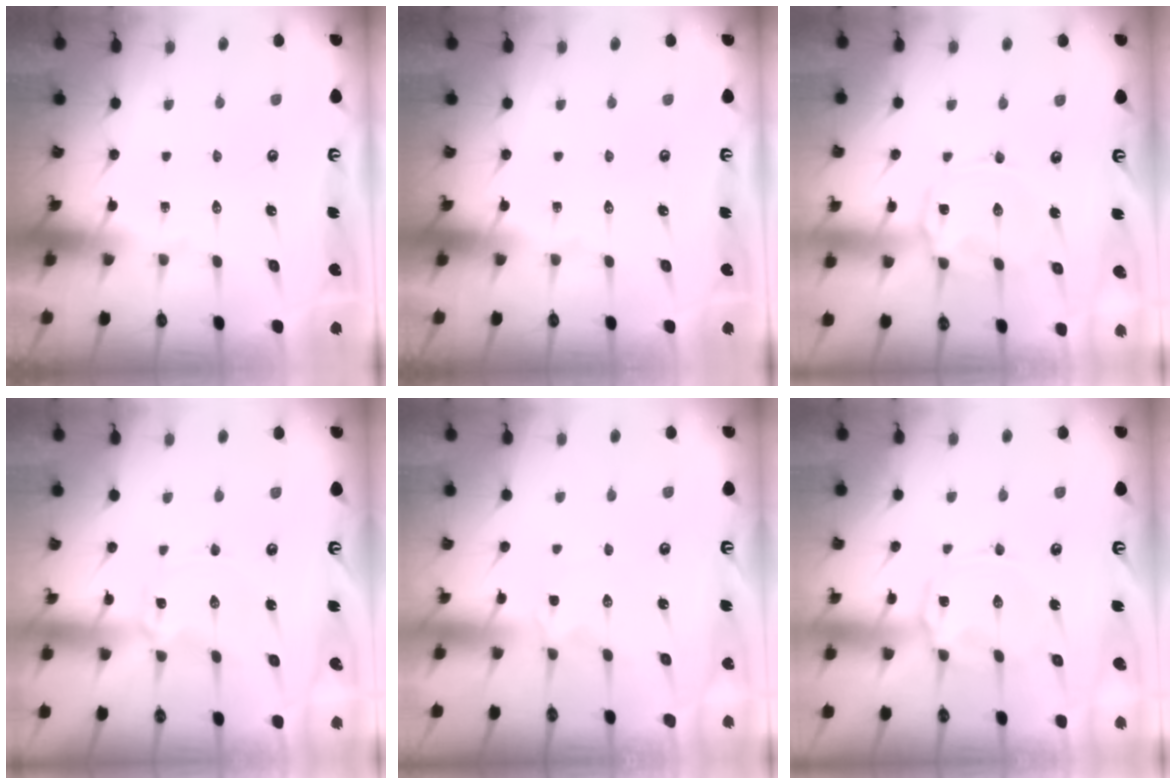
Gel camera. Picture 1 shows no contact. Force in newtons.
{"total": 0.0}
{"total": 1.9, "press": 1.9, "slide": 0.3}
{"total": 0.9, "press": 0.9, "slide": 0.1}
{"total": 1.3, "press": 1.3, "slide": 0.4}
{"total": 1.9, "press": 1.9, "slide": 0.3}